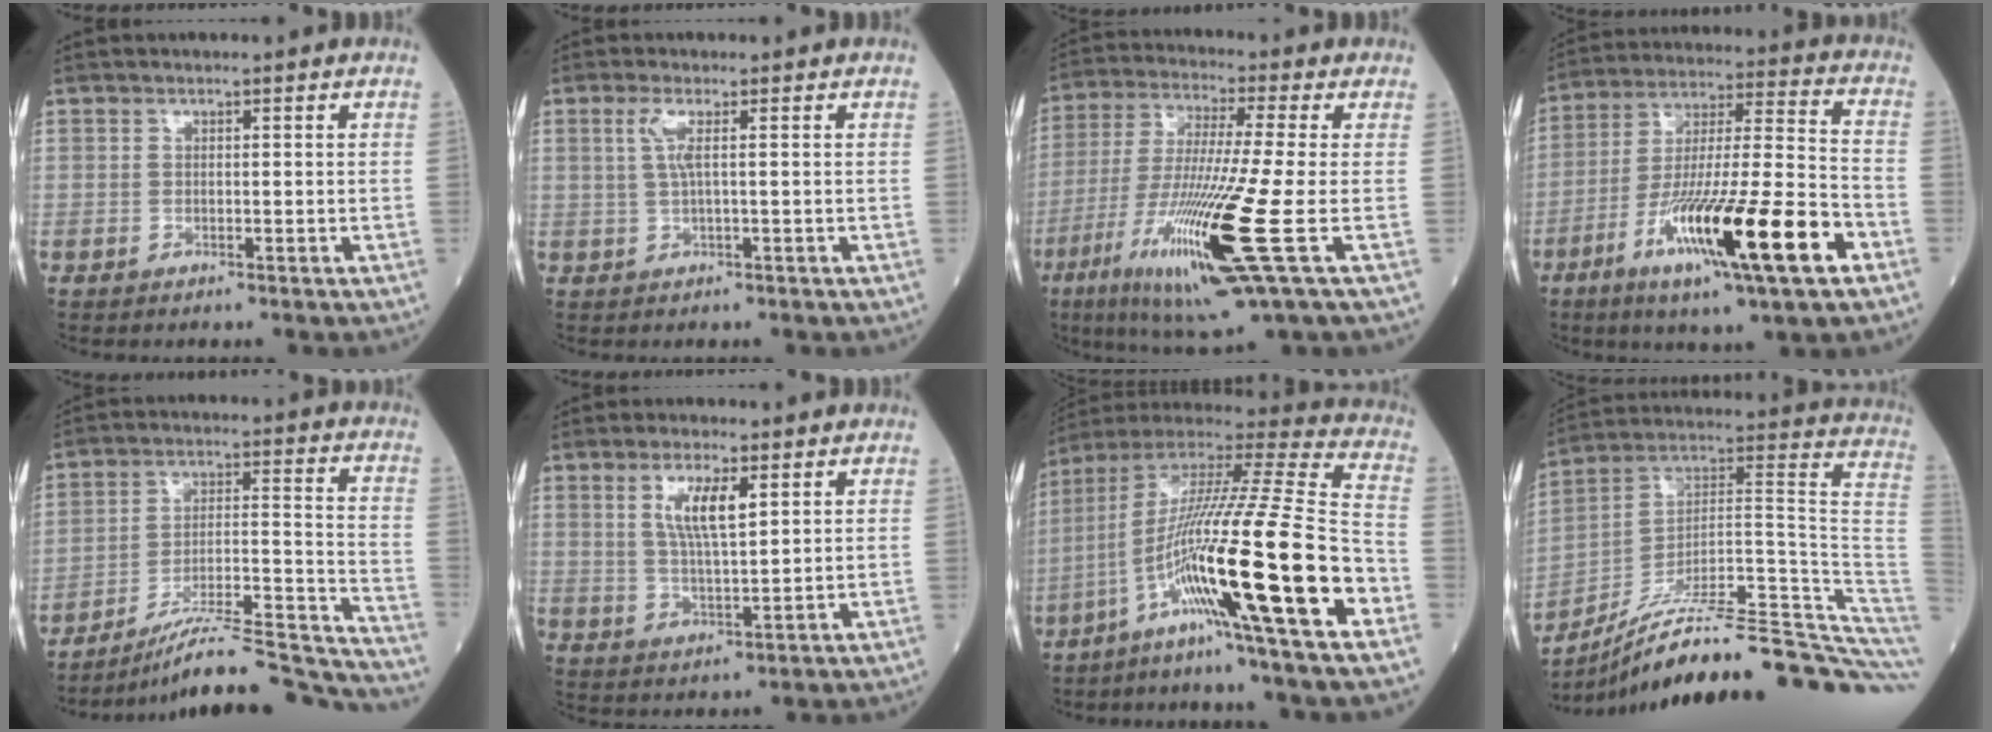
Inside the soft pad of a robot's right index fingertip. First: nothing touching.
{"total": 2.7, "force": [0.7, 0.1, 2.6], "torque": [-0.066, 0.005, 0.016]}
{"total": 17.5, "force": [-6.2, -0.9, 16.4], "torque": [-0.338, -0.045, -0.122]}
{"total": 21.7, "force": [-9.7, 1.4, 19.4], "torque": [-0.332, -0.033, -0.167]}
{"total": 20.8, "force": [-19.6, -0.2, 7.0], "torque": [-0.078, 0.017, -0.294]}
{"total": 6.4, "force": [2.6, 1.2, 5.8], "torque": [-0.115, -0.003, 0.050]}
{"total": 25.7, "force": [-9.2, -0.3, 24.0], "torque": [-0.431, -0.036, -0.174]}
{"total": 27.9, "force": [-21.9, 2.1, 17.1], "torque": [-0.153, 0.039, -0.330]}